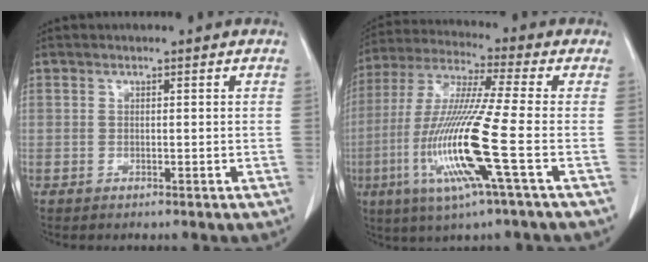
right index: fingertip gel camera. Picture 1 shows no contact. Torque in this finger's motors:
{"motor_torque": [2.14, 0.00, 1.05, 0.21]}